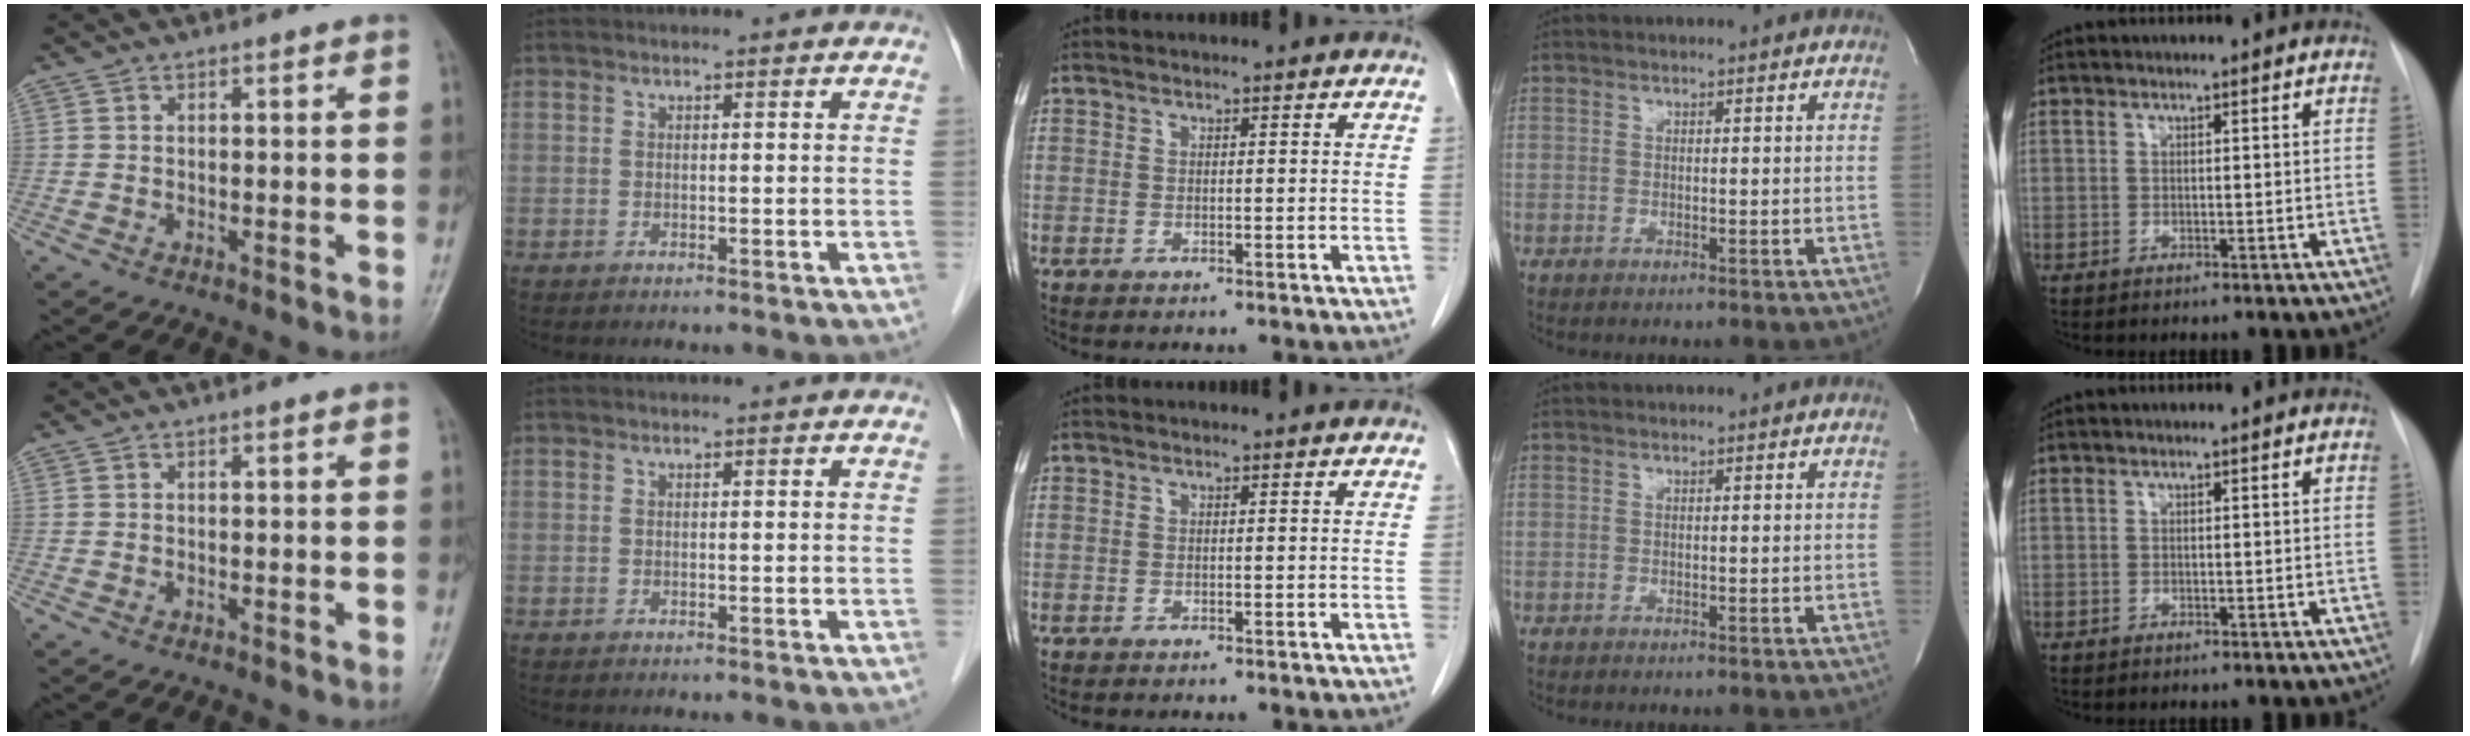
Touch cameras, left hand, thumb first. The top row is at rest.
{}